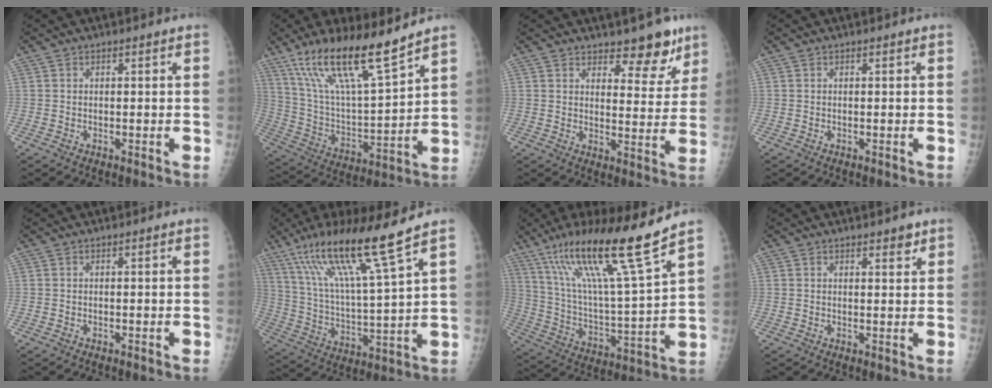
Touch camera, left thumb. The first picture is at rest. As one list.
[{"total": 18.6, "force": [13.3, 3.1, 12.6], "torque": [-0.213, -0.063, 0.252]}, {"total": 8.0, "force": [6.2, 3.7, 3.6], "torque": [-0.005, -0.043, 0.088]}, {"total": 0.0}, {"total": 0.0}, {"total": 17.2, "force": [11.7, -0.1, 12.6], "torque": [-0.222, -0.053, 0.214]}, {"total": 21.5, "force": [14.2, 0.9, 16.2], "torque": [-0.266, -0.060, 0.255]}, {"total": 2.1, "force": [1.6, 0.8, 1.1], "torque": [-0.004, -0.009, 0.020]}]